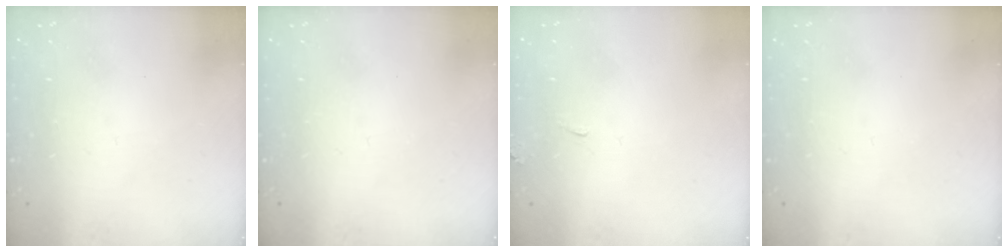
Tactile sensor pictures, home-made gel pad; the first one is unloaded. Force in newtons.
{"total": 0.0}
{"total": 1.1, "press": 1.0, "slide": 0.5}
{"total": 0.0}